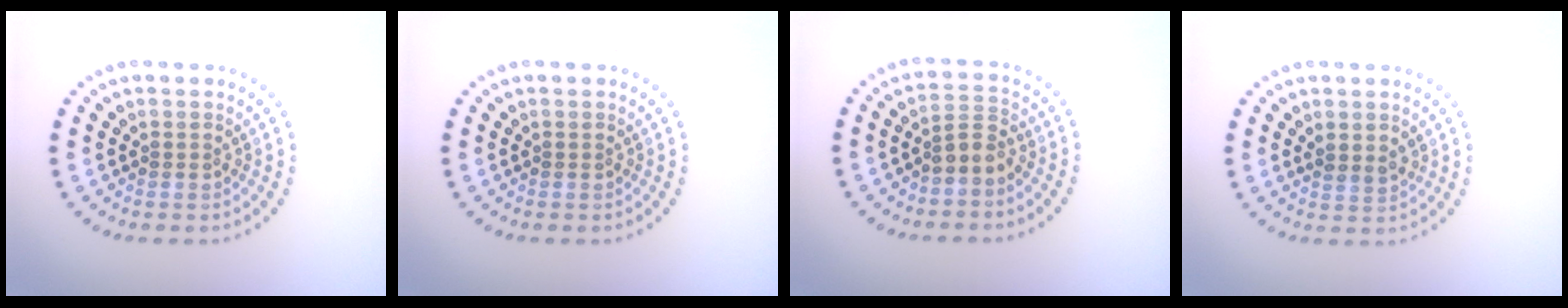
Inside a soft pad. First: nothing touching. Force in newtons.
{"total": 0.0}
{"total": 2.0, "press": 1.6, "slide": 1.3}
{"total": 1.5, "press": 1.3, "slide": 0.7}